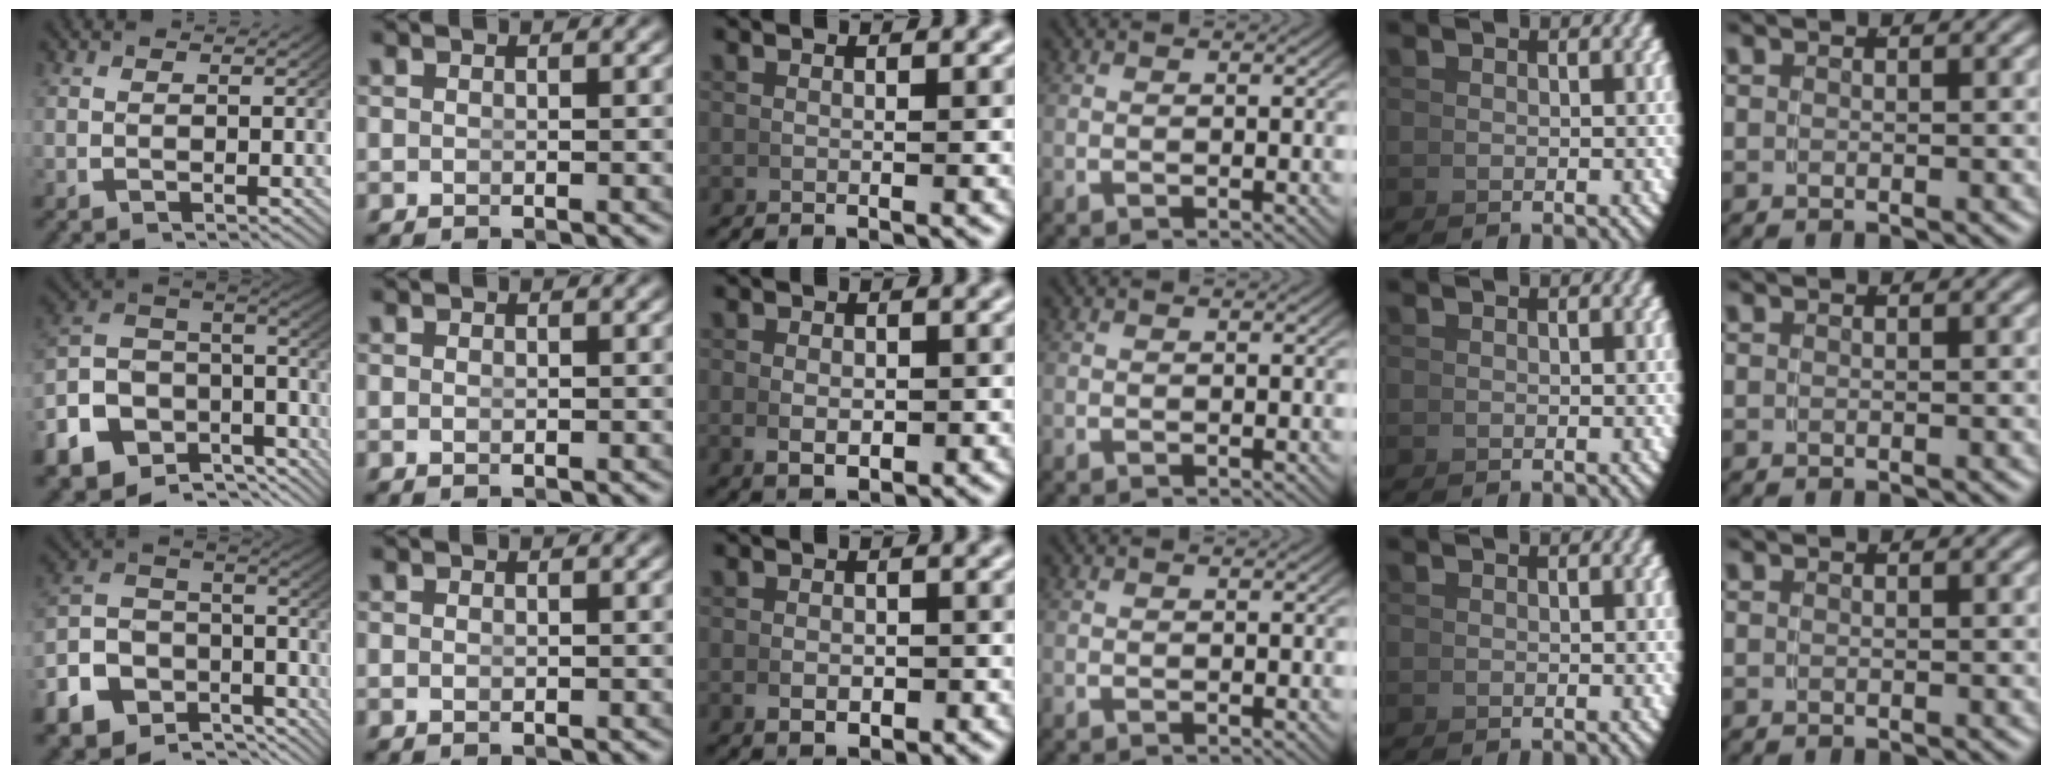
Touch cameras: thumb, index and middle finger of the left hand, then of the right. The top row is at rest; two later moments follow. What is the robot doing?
{"motion": "lift_and_place", "object": "hoodie"}